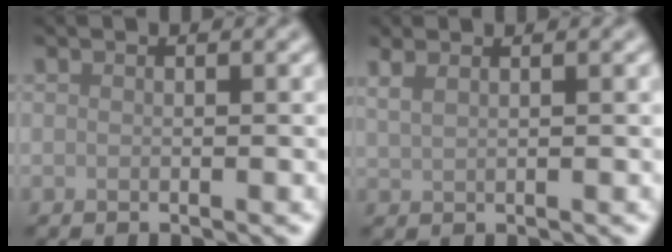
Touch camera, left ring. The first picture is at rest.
{"total": 2.2, "force": [1.6, 0.9, 1.3], "torque": [-0.021, 0.001, 0.019]}